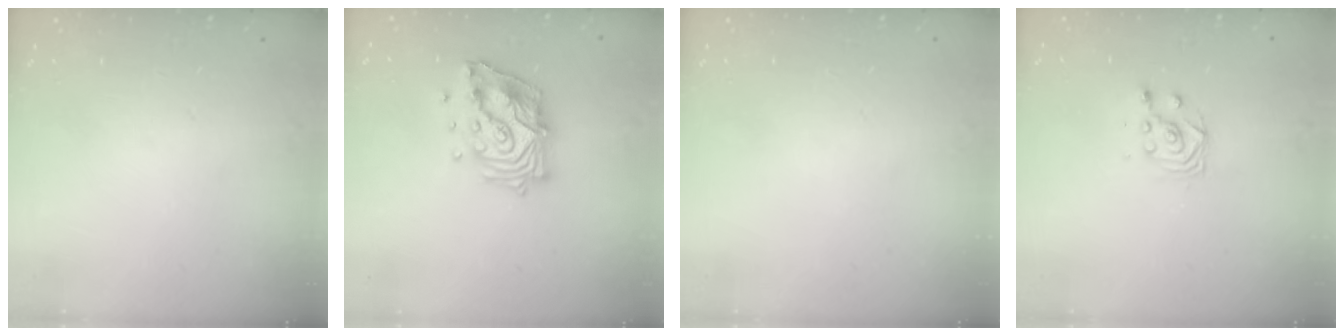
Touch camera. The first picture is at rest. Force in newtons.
{"total": 15.2, "press": 15.0, "slide": 1.8}
{"total": 0.0}
{"total": 3.1, "press": 2.7, "slide": 1.5}